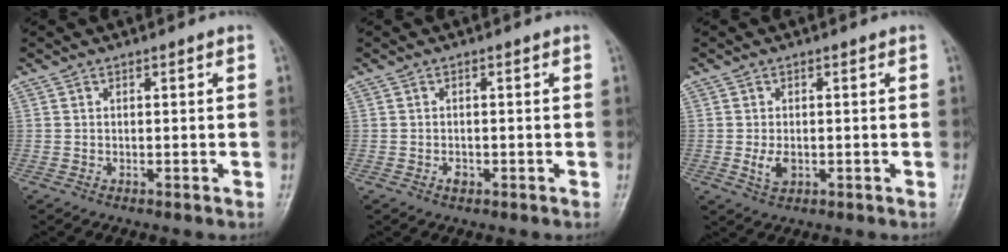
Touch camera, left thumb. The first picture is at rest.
{"total": 1.2, "force": [-0.5, 0.8, 0.7], "torque": [-0.010, 0.002, -0.008]}
{"total": 2.9, "force": [-0.4, 1.8, 2.3], "torque": [-0.044, -0.005, -0.003]}